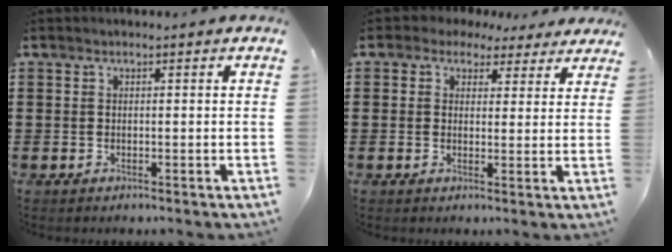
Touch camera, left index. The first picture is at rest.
{"total": 3.0, "force": [2.1, 2.0, 0.6], "torque": [-0.026, 0.001, 0.038]}